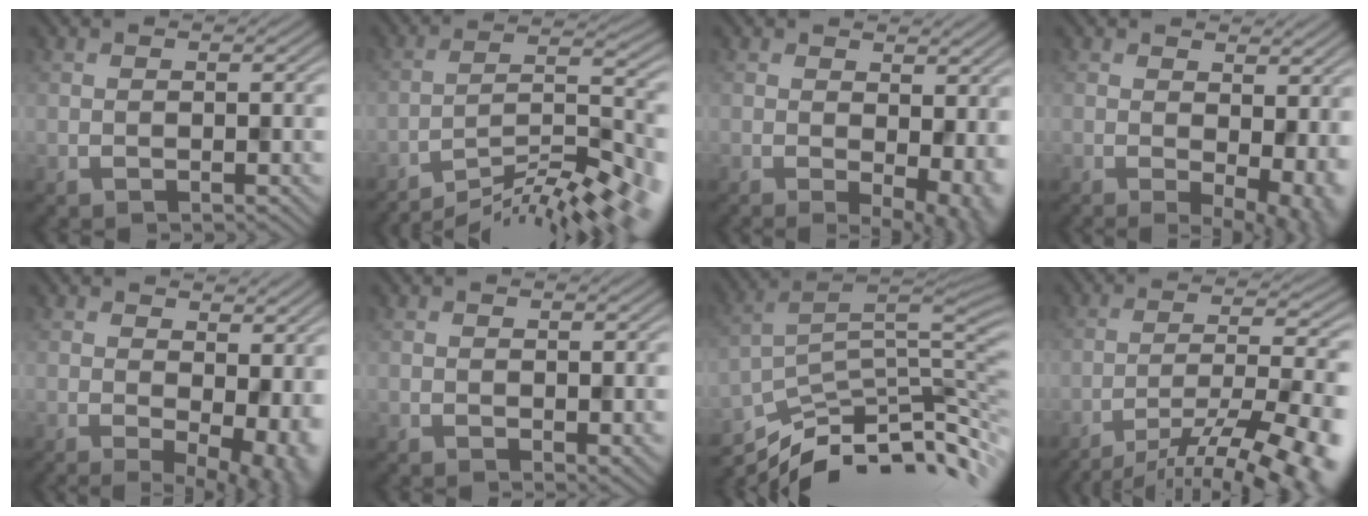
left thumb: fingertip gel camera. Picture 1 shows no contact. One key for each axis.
{"total": 12.5, "fx": -11.2, "fy": 1.1, "fz": 5.4, "tx": -0.078, "ty": 0.010, "tz": -0.163}
{"total": 4.0, "fx": 0.5, "fy": 2.0, "fz": 3.4, "tx": -0.041, "ty": -0.013, "tz": 0.027}
{"total": 4.7, "fx": 0.6, "fy": 2.4, "fz": 4.0, "tx": -0.044, "ty": -0.011, "tz": 0.032}
{"total": 6.5, "fx": 0.8, "fy": 3.3, "fz": 5.5, "tx": -0.058, "ty": -0.006, "tz": 0.041}
{"total": 1.2, "fx": -0.1, "fy": 0.6, "fz": 1.1, "tx": -0.020, "ty": -0.002, "tz": 0.009}
{"total": 10.0, "fx": -8.1, "fy": 2.2, "fz": 5.3, "tx": -0.094, "ty": 0.006, "tz": -0.134}
{"total": 14.2, "fx": -11.4, "fy": 3.0, "fz": 7.9, "tx": -0.104, "ty": -0.009, "tz": -0.155}